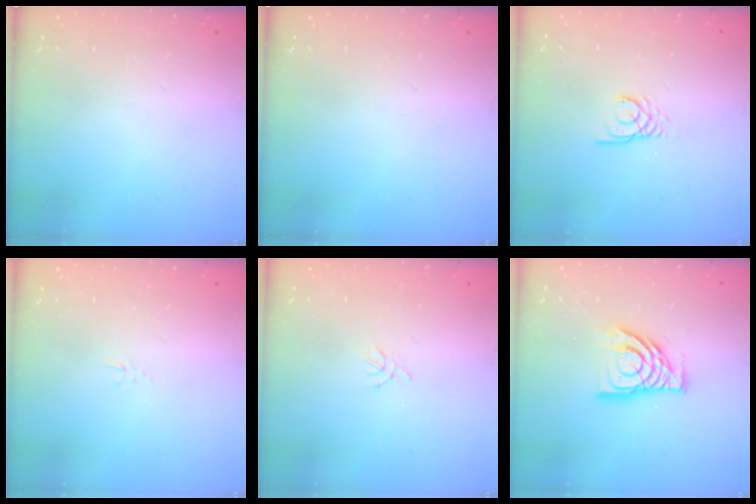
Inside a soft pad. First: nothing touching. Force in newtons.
{"total": 0.0}
{"total": 2.7, "press": 2.7, "slide": 0.2}
{"total": 4.0, "press": 4.0, "slide": 0.7}
{"total": 1.3, "press": 1.2, "slide": 0.4}
{"total": 13.3, "press": 13.3, "slide": 1.2}